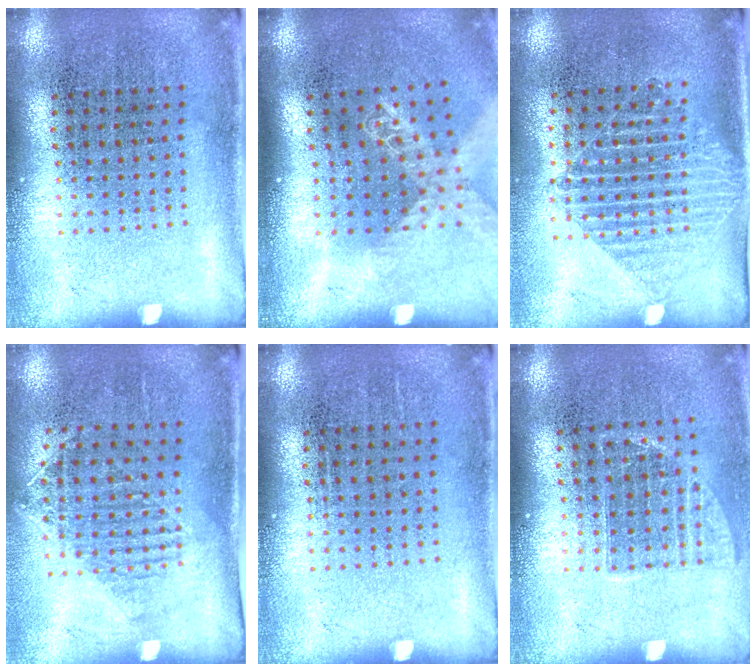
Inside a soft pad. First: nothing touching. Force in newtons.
{"total": 1.5, "press": 1.2, "slide": 0.8}
{"total": 1.5, "press": 1.3, "slide": 0.8}
{"total": 1.2, "press": 1.1, "slide": 0.6}
{"total": 0.0}
{"total": 1.0, "press": 0.8, "slide": 0.6}